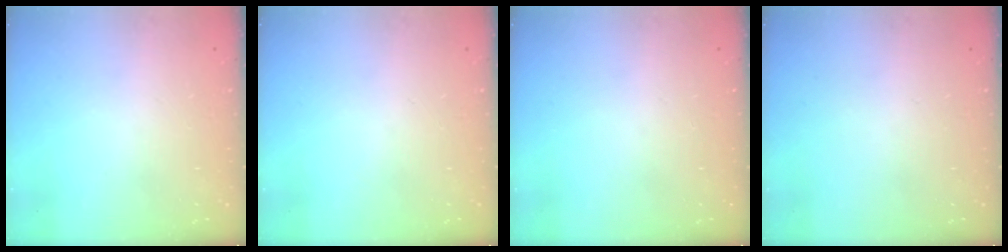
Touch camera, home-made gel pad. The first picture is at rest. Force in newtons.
{"total": 0.0}
{"total": 0.0}
{"total": 0.0}